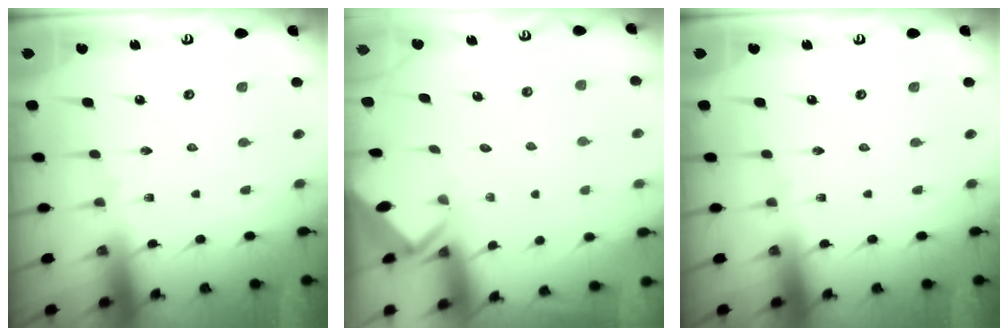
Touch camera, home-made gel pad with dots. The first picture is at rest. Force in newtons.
{"total": 3.4, "press": 3.4, "slide": 0.3}
{"total": 0.0}